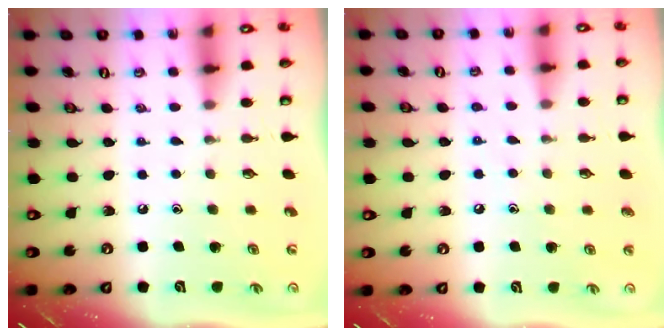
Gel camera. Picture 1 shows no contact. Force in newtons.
{"total": 5.8, "press": 5.8, "slide": 0.7}